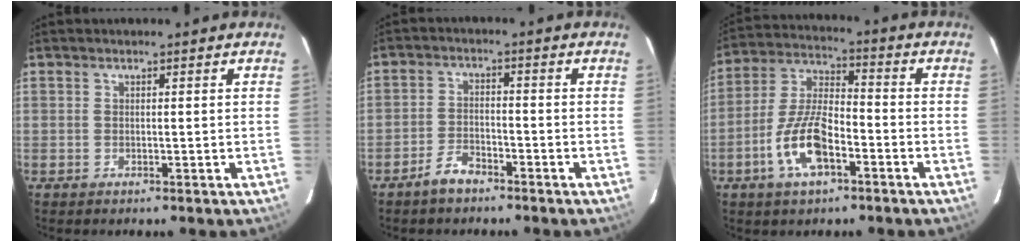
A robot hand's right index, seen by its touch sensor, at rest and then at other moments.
{"total": 4.5, "force": [-3.6, 1.8, 2.0], "torque": [-0.055, 0.006, -0.065]}
{"total": 11.7, "force": [-5.3, 4.7, 9.3], "torque": [-0.198, 0.004, -0.099]}